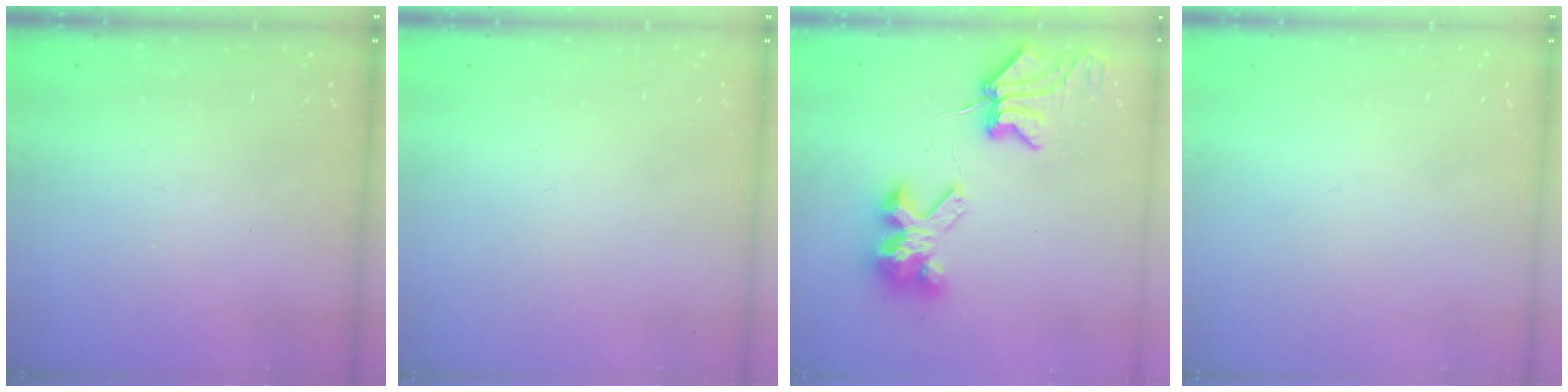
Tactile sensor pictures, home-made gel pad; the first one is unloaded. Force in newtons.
{"total": 0.0}
{"total": 8.8, "press": 8.8, "slide": 1.1}
{"total": 0.0}